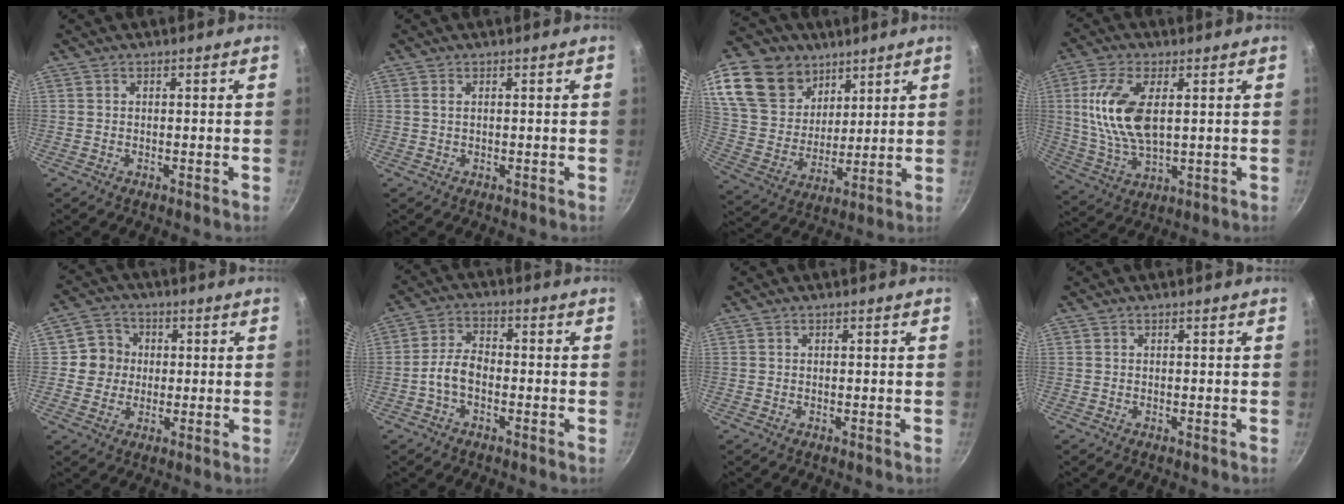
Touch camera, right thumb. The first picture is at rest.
{"total": 0.8, "force": [0.3, 0.3, 0.6], "torque": [-0.012, 0.001, 0.004]}
{"total": 21.6, "force": [11.6, 15.4, 9.8], "torque": [-0.182, -0.044, 0.219]}
{"total": 13.3, "force": [2.5, 6.6, 11.3], "torque": [-0.223, -0.007, 0.051]}
{"total": 6.5, "force": [0.6, 6.2, 1.7], "torque": [0.012, 0.006, -0.004]}
{"total": 5.3, "force": [-1.9, 3.0, 3.9], "torque": [-0.072, 0.027, -0.045]}
{"total": 0.0}
{"total": 0.0}